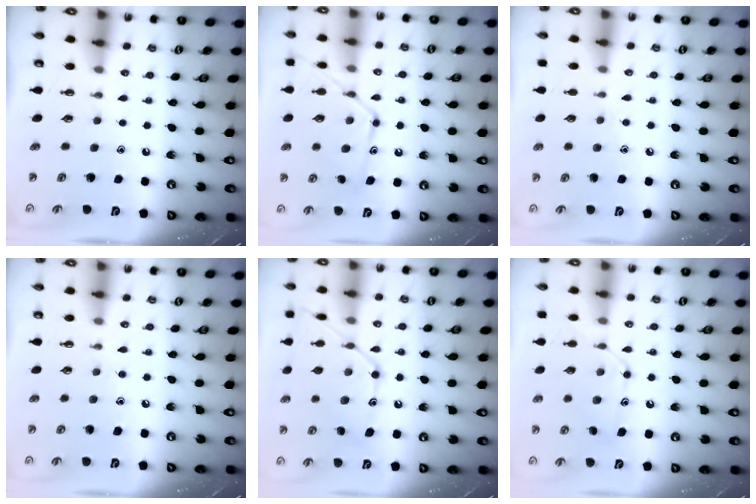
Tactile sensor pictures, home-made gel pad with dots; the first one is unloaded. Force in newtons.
{"total": 15.3, "press": 15.2, "slide": 1.3}
{"total": 5.9, "press": 5.8, "slide": 0.7}
{"total": 4.9, "press": 4.9, "slide": 0.6}
{"total": 16.3, "press": 16.2, "slide": 1.3}
{"total": 12.7, "press": 12.6, "slide": 1.1}